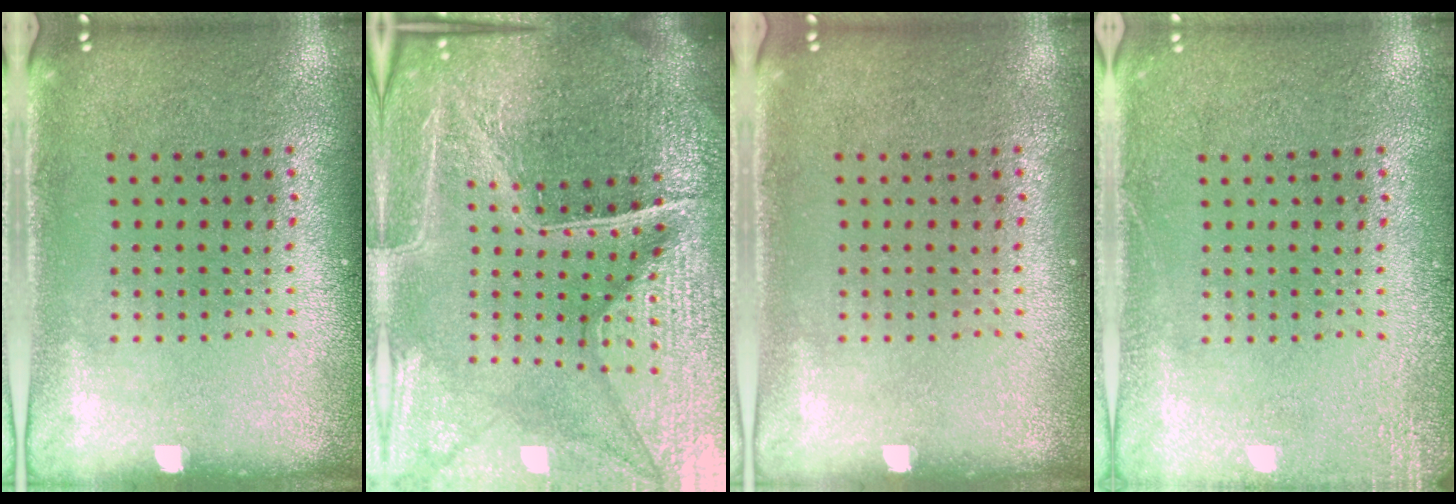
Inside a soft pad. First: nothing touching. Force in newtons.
{"total": 7.1, "press": 6.3, "slide": 3.4}
{"total": 0.0}
{"total": 1.9, "press": 1.9, "slide": 0.3}